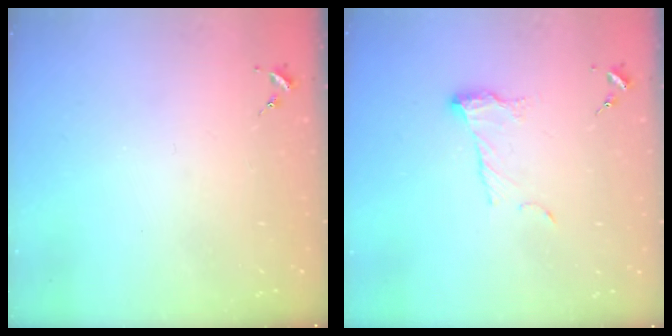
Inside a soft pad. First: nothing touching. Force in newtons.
{"total": 8.9, "press": 8.9, "slide": 0.6}